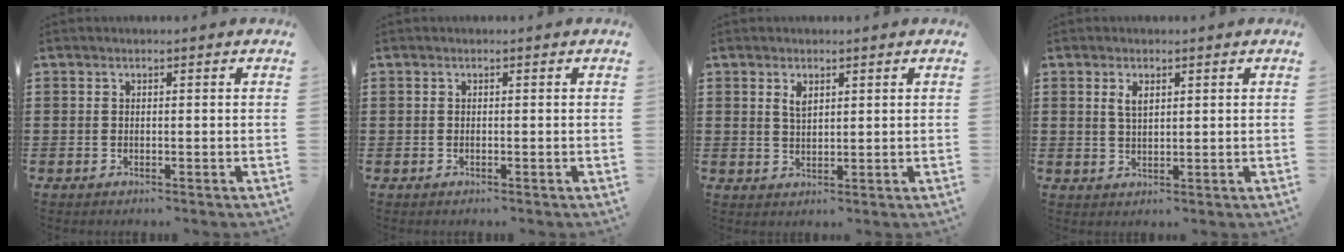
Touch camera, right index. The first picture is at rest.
{"total": 0.0}
{"total": 2.1, "force": [1.2, 1.0, 1.4], "torque": [-0.031, 0.003, 0.021]}
{"total": 2.5, "force": [1.1, 1.1, 1.9], "torque": [-0.042, 0.004, 0.019]}